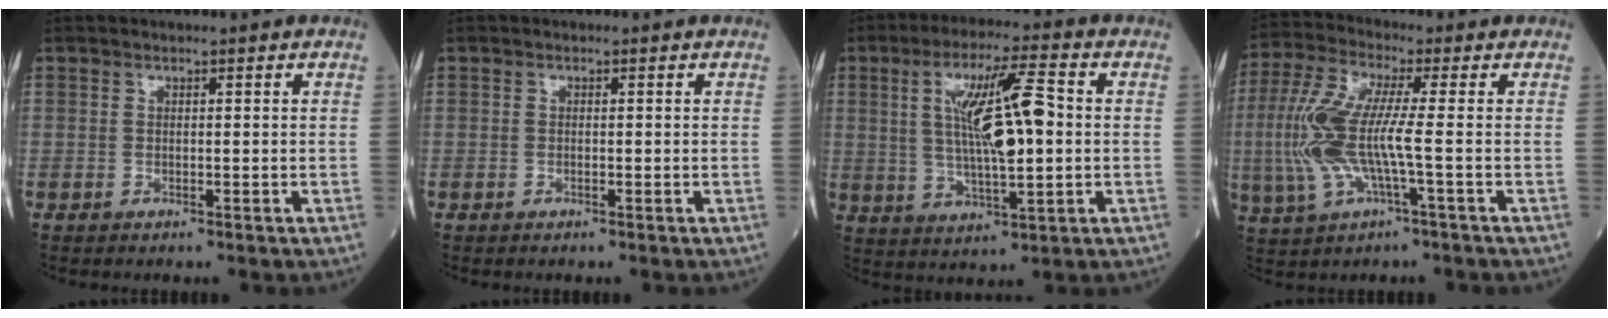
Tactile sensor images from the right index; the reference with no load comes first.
{"total": 0.0}
{"total": 12.6, "force": [1.4, 2.2, 12.3], "torque": [-0.227, 0.009, 0.027]}
{"total": 11.1, "force": [-1.2, 1.6, 10.9], "torque": [-0.258, 0.002, -0.028]}